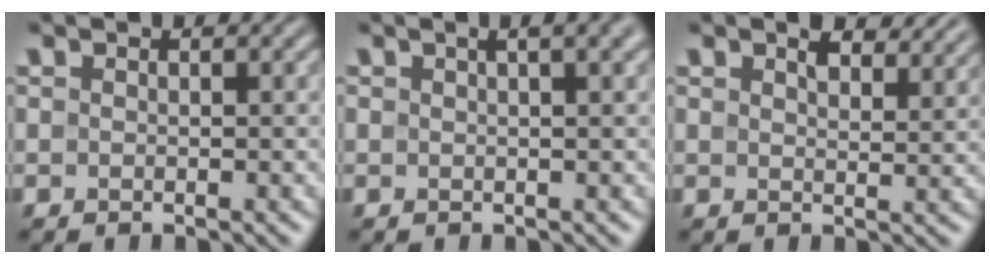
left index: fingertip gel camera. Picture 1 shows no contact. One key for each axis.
{"total": 4.1, "fx": 2.3, "fy": 1.5, "fz": 3.0, "tx": -0.025, "ty": 0.011, "tz": 0.018}
{"total": 3.9, "fx": 2.9, "fy": 1.5, "fz": 2.2, "tx": -0.037, "ty": 0.000, "tz": 0.041}